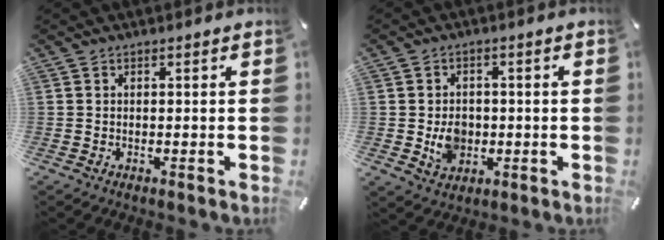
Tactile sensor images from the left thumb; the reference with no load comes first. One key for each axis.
{"total": 6.4, "fx": -0.9, "fy": 5.4, "fz": 3.2, "tx": -0.047, "ty": -0.003, "tz": -0.016}